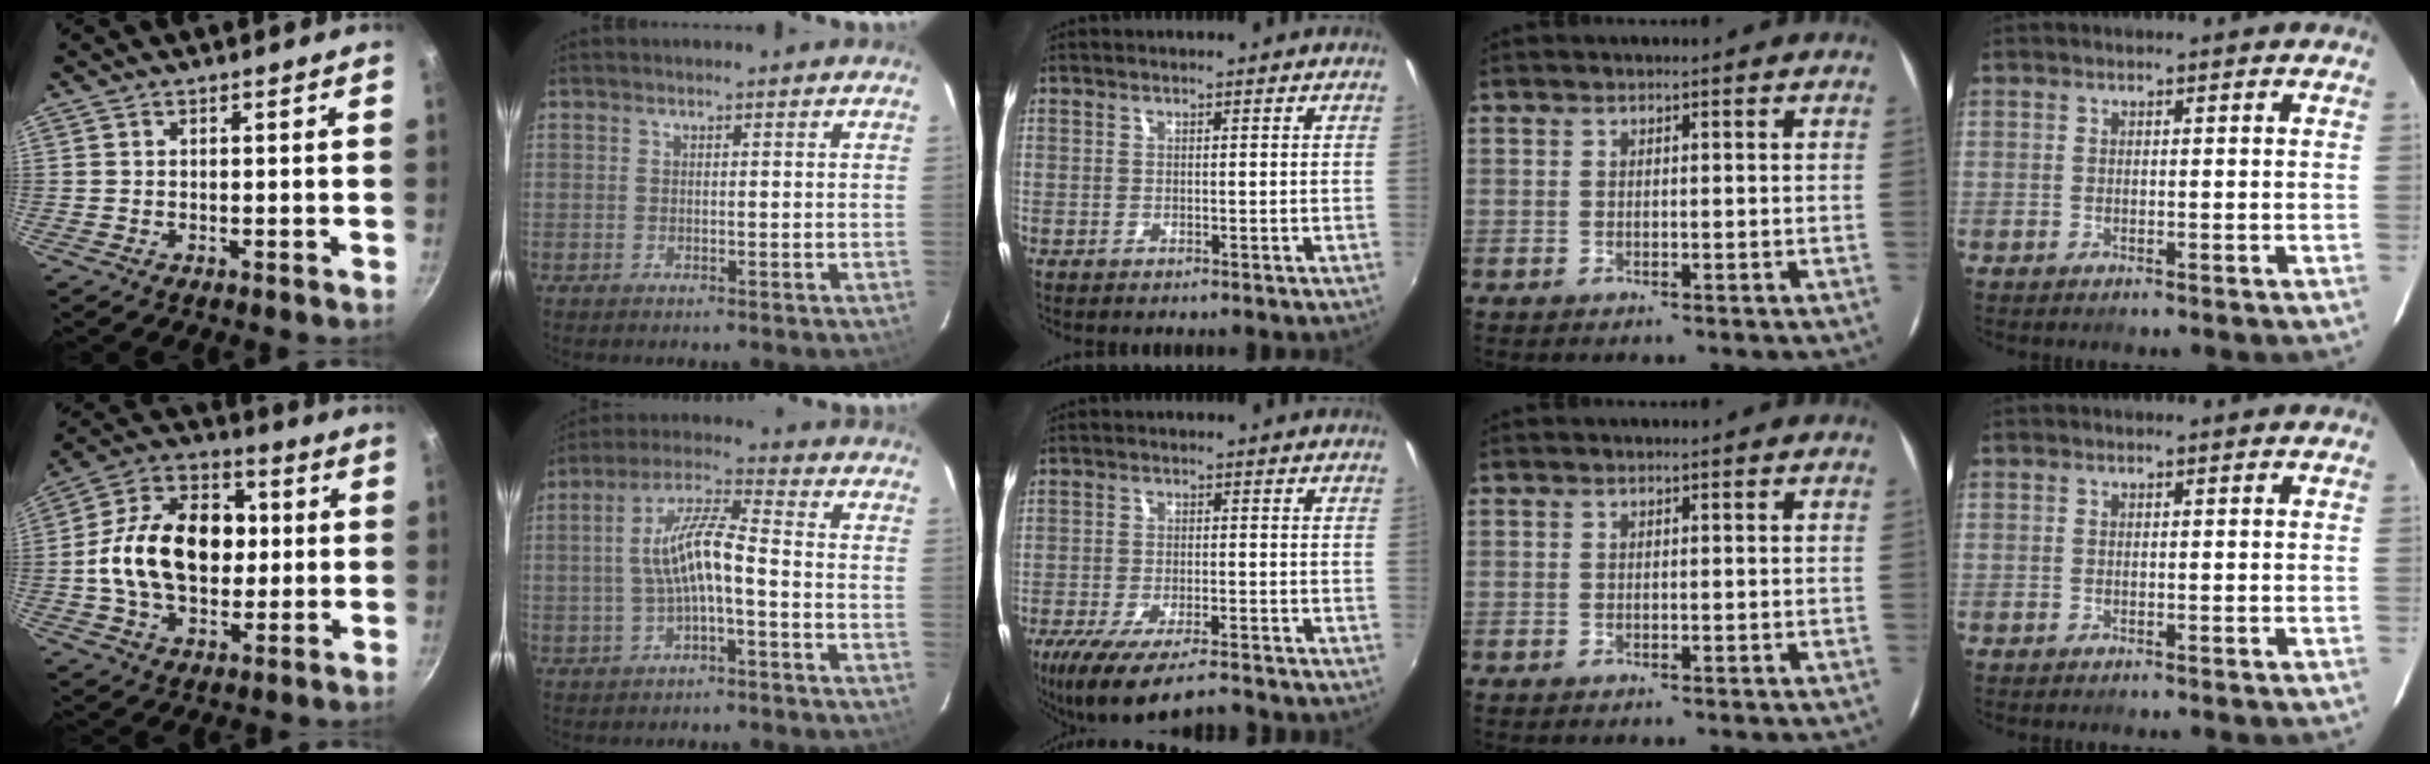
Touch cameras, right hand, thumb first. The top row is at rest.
{"thumb": {"total": 20.1, "force": [0.5, 13.8, 14.6], "torque": [-0.209, 0.031, -0.004]}, "index": {"total": 8.7, "force": [-1.9, 1.7, 8.3], "torque": [-0.170, 0.018, -0.032]}, "middle": {"total": 11.4, "force": [-8.9, 2.4, 6.7], "torque": [-0.145, -0.040, -0.154]}}